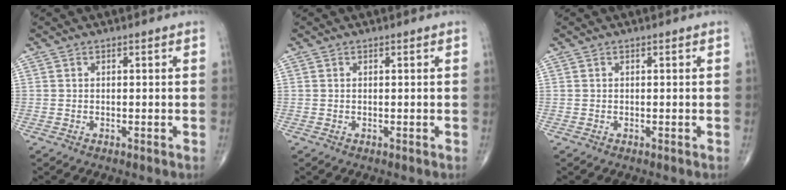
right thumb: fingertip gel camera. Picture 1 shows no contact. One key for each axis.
{"total": 0.0}
{"total": 0.0}